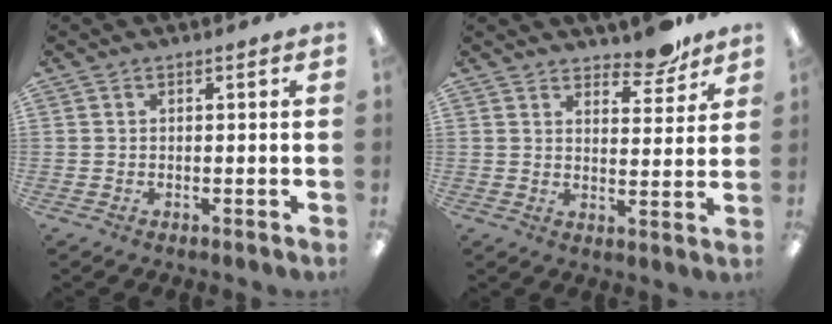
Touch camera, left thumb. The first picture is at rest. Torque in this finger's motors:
{"motor_torque": [-0.07, -0.05, 0.11, -0.18, 0.04]}